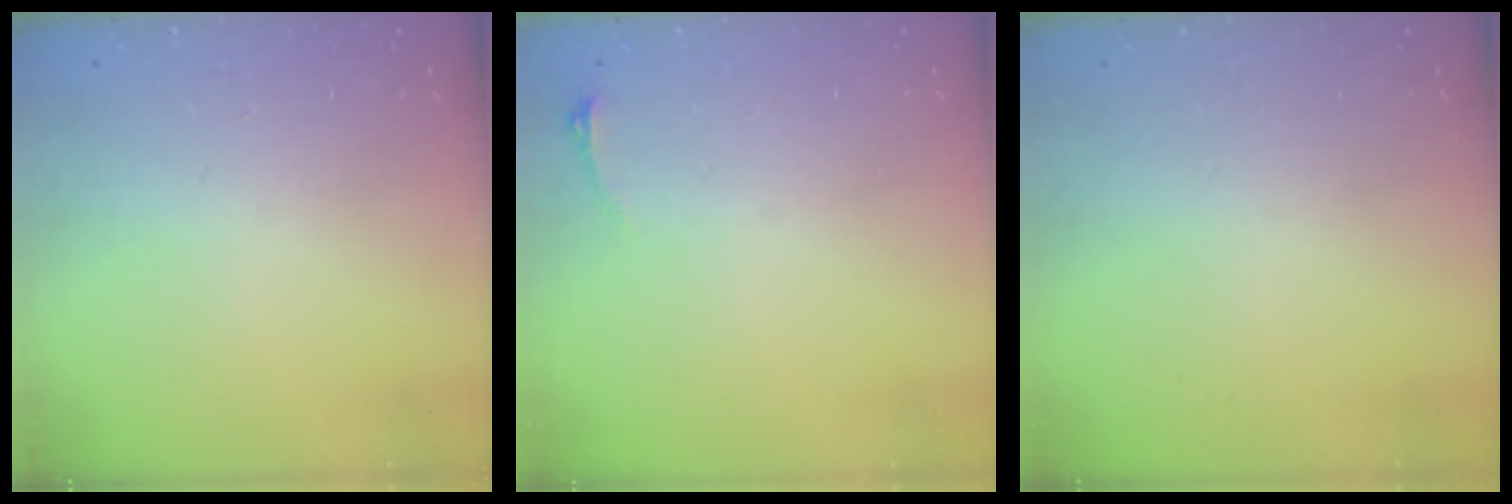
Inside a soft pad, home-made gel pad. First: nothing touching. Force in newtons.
{"total": 2.9, "press": 2.6, "slide": 1.5}
{"total": 0.0}